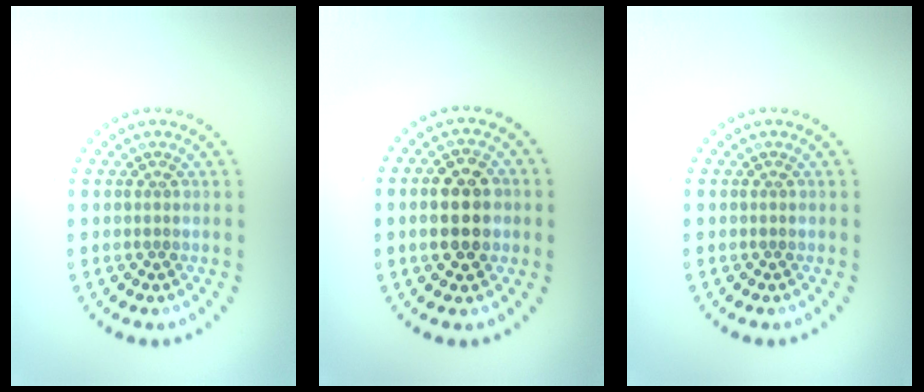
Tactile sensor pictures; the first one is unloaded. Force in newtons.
{"total": 4.3, "press": 4.3, "slide": 0.3}
{"total": 0.0}